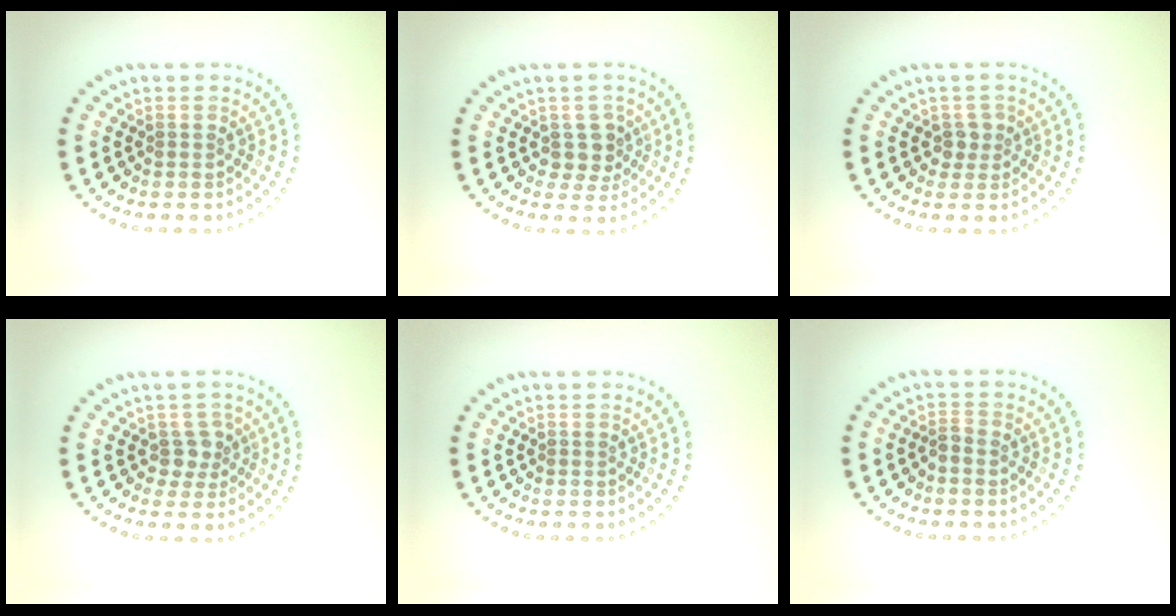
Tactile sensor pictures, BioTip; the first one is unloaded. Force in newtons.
{"total": 2.3, "press": 1.8, "slide": 1.4}
{"total": 1.4, "press": 1.1, "slide": 0.9}
{"total": 1.8, "press": 1.4, "slide": 1.0}
{"total": 0.0}
{"total": 1.0, "press": 0.8, "slide": 0.7}